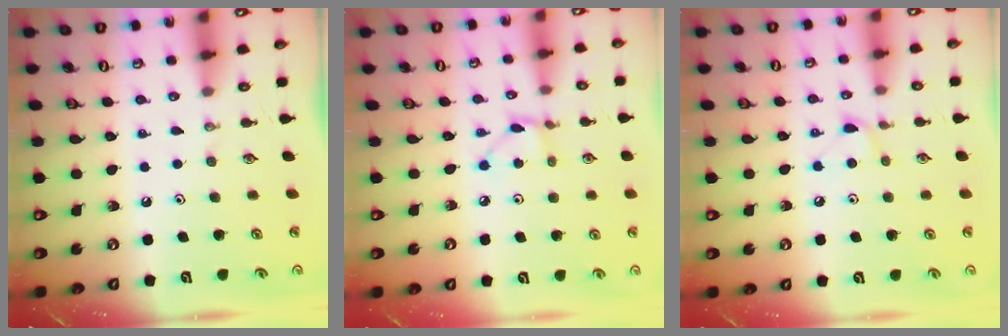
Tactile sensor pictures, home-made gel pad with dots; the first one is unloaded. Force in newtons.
{"total": 2.8, "press": 2.8, "slide": 0.4}
{"total": 5.3, "press": 5.2, "slide": 0.7}